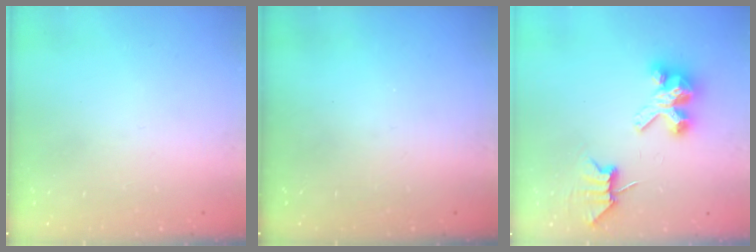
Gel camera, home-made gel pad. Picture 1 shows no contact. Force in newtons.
{"total": 0.0}
{"total": 7.0, "press": 7.0, "slide": 0.6}